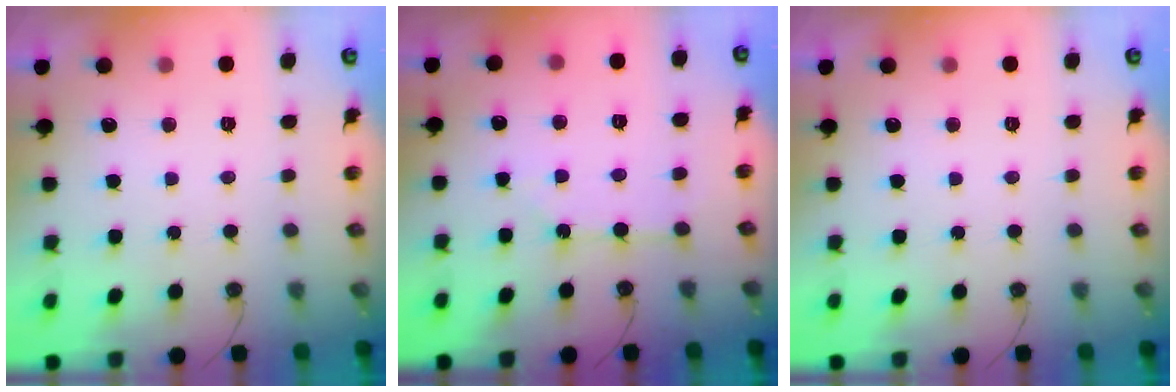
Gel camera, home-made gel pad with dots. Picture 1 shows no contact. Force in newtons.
{"total": 2.2, "press": 2.2, "slide": 0.4}
{"total": 0.0}